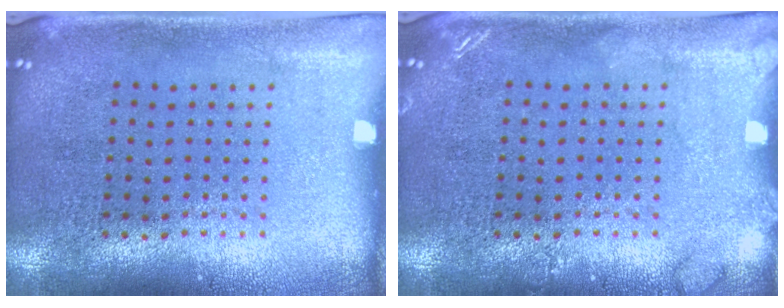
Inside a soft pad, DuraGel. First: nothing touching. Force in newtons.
{"total": 1.5, "press": 1.5, "slide": 0.2}